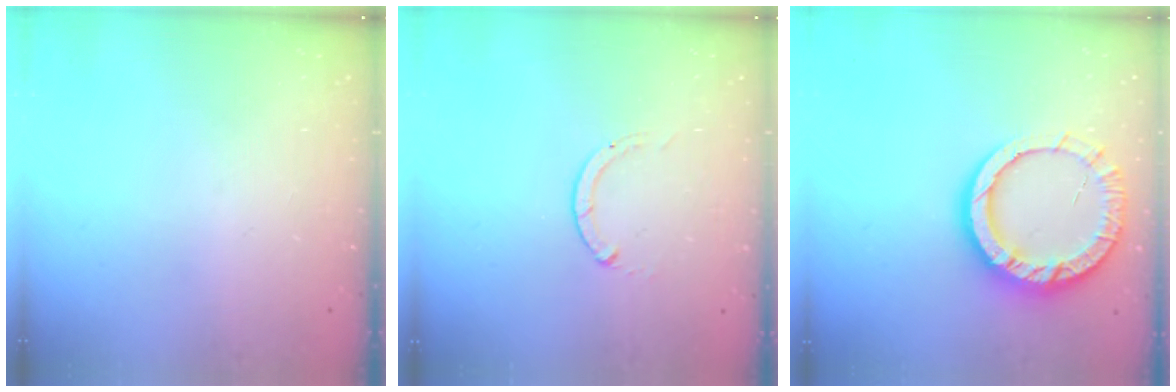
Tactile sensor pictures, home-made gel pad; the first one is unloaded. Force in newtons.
{"total": 0.0}
{"total": 13.2, "press": 13.1, "slide": 1.6}